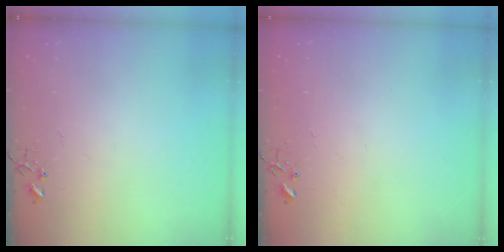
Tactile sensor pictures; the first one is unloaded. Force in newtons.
{"total": 1.4, "press": 1.4, "slide": 0.2}